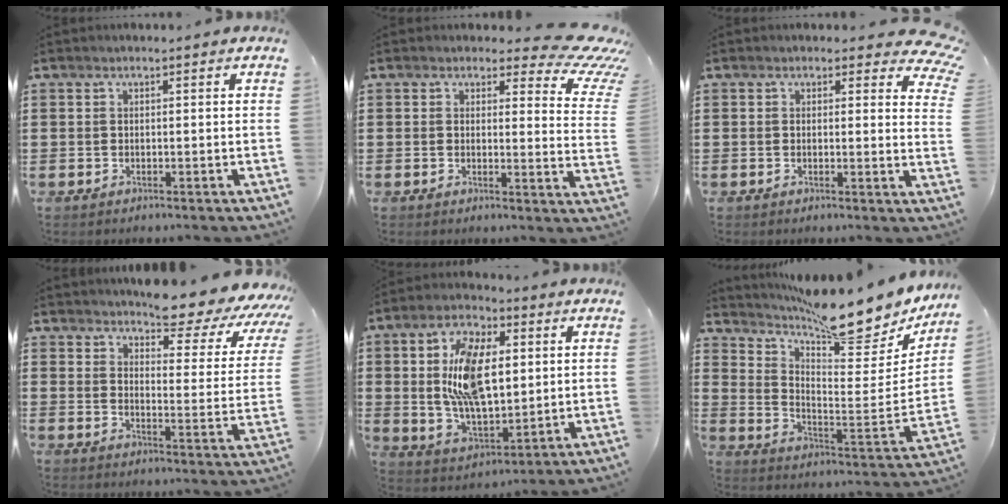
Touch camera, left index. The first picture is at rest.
{"total": 5.8, "force": [4.6, 1.5, 3.2], "torque": [-0.050, -0.028, 0.078]}
{"total": 2.9, "force": [2.2, 1.2, 1.4], "torque": [-0.022, -0.007, 0.037]}
{"total": 7.0, "force": [6.5, 0.7, 2.5], "torque": [-0.041, -0.059, 0.103]}
{"total": 13.0, "force": [2.8, 6.6, 10.9], "torque": [-0.220, 0.009, 0.050]}
{"total": 11.9, "force": [10.3, 1.8, 5.7], "torque": [-0.108, -0.078, 0.170]}